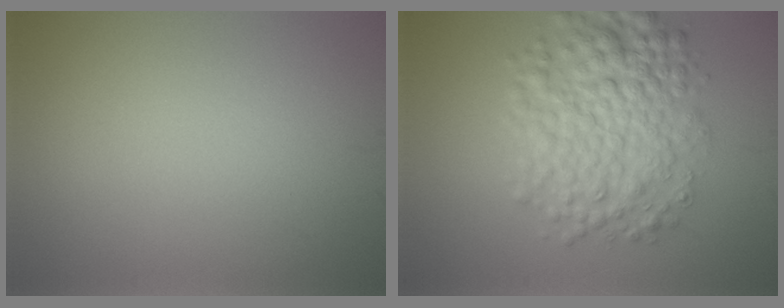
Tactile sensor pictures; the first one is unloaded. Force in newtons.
{"total": 7.0, "press": 7.0, "slide": 0.1}